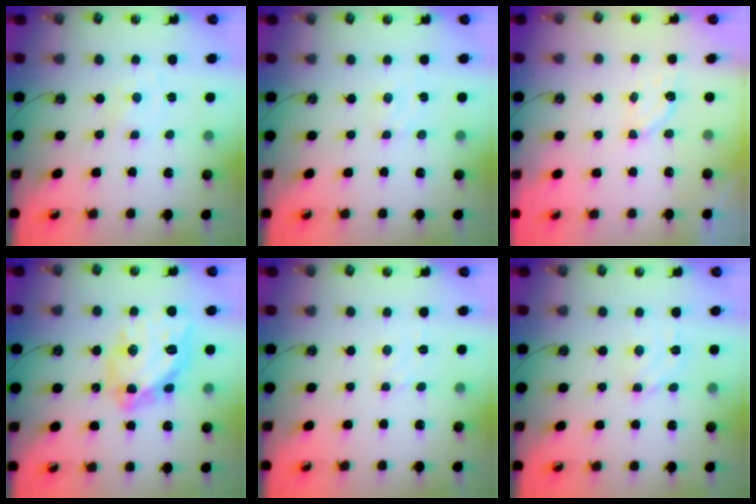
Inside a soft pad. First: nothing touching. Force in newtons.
{"total": 1.5, "press": 1.5, "slide": 0.3}
{"total": 2.9, "press": 2.9, "slide": 0.7}
{"total": 19.6, "press": 19.5, "slide": 1.9}
{"total": 2.1, "press": 2.0, "slide": 0.6}
{"total": 5.0, "press": 4.9, "slide": 0.4}